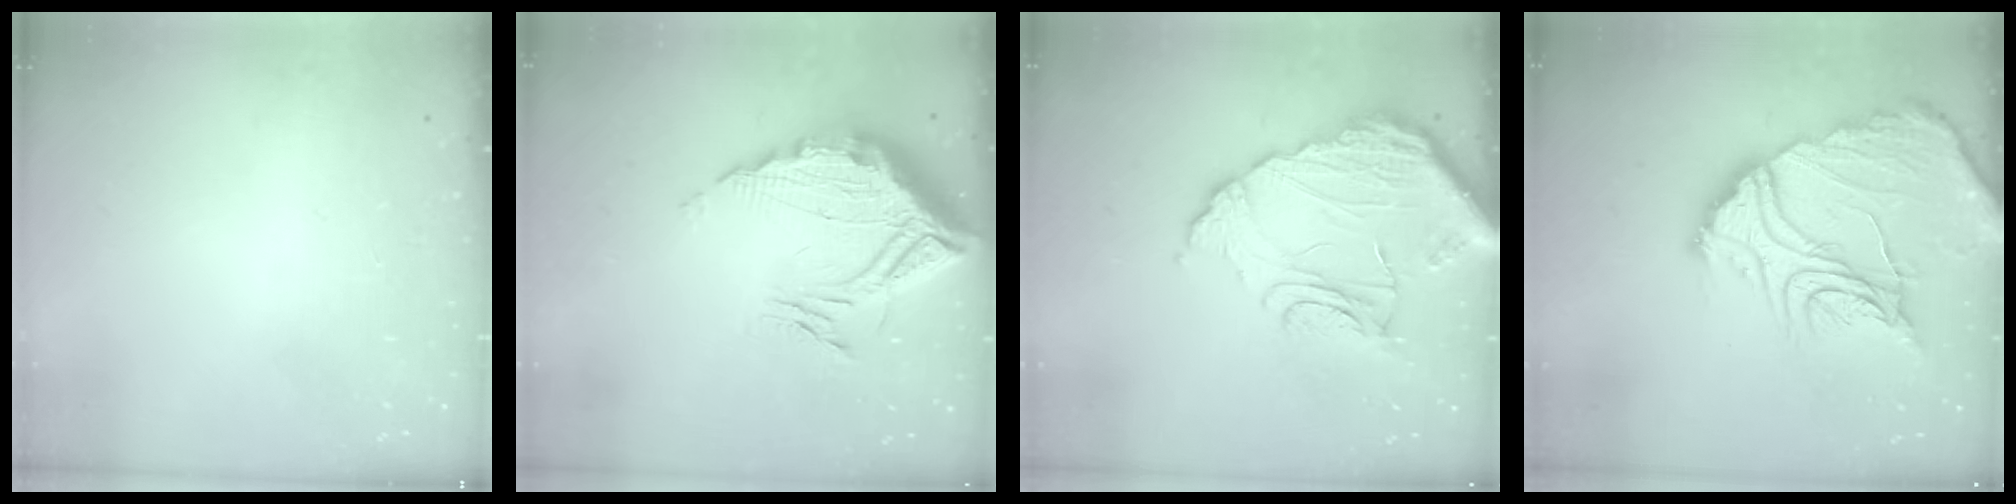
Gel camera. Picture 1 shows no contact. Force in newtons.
{"total": 16.5, "press": 16.5, "slide": 1.5}
{"total": 15.2, "press": 15.1, "slide": 1.5}
{"total": 22.0, "press": 21.9, "slide": 2.1}